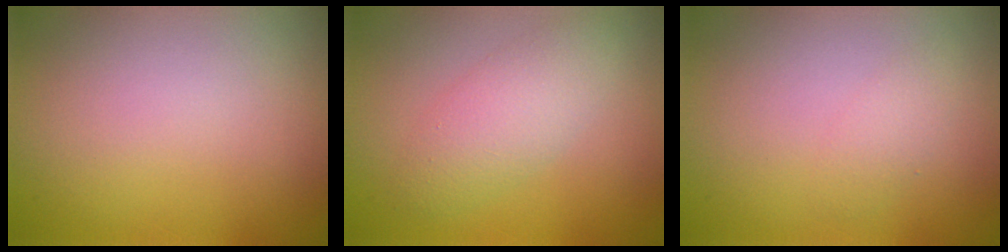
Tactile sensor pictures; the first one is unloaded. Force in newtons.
{"total": 3.3, "press": 3.3, "slide": 0.1}
{"total": 1.5, "press": 1.5, "slide": 0.1}